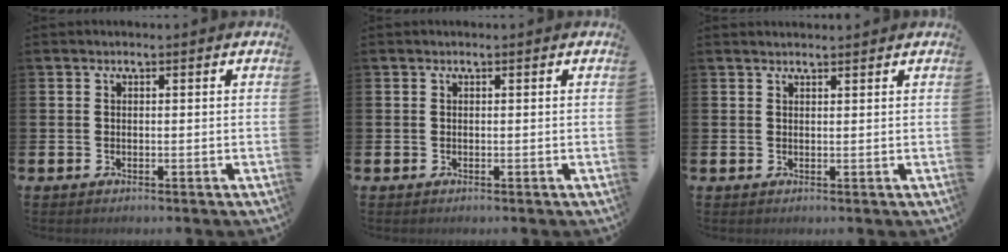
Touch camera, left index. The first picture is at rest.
{"total": 0.0}
{"total": 1.2, "force": [1.2, 0.1, 0.1], "torque": [0.008, -0.004, 0.019]}